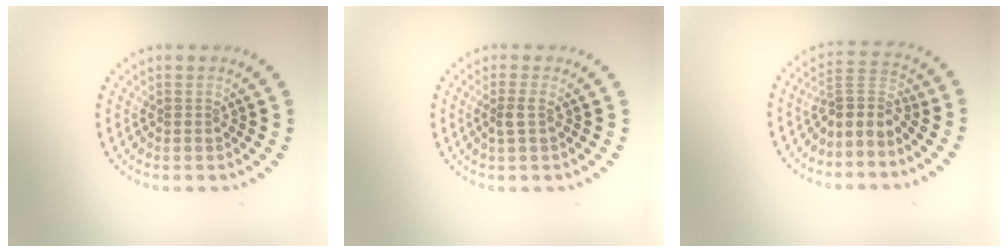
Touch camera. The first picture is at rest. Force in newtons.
{"total": 1.4, "press": 1.1, "slide": 0.8}
{"total": 3.1, "press": 2.4, "slide": 2.0}